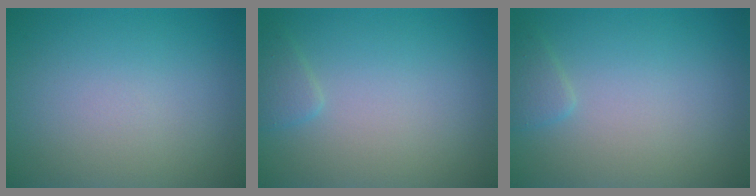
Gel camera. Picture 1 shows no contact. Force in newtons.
{"total": 1.1, "press": 1.1, "slide": 0.1}
{"total": 1.1, "press": 1.1, "slide": 0.1}